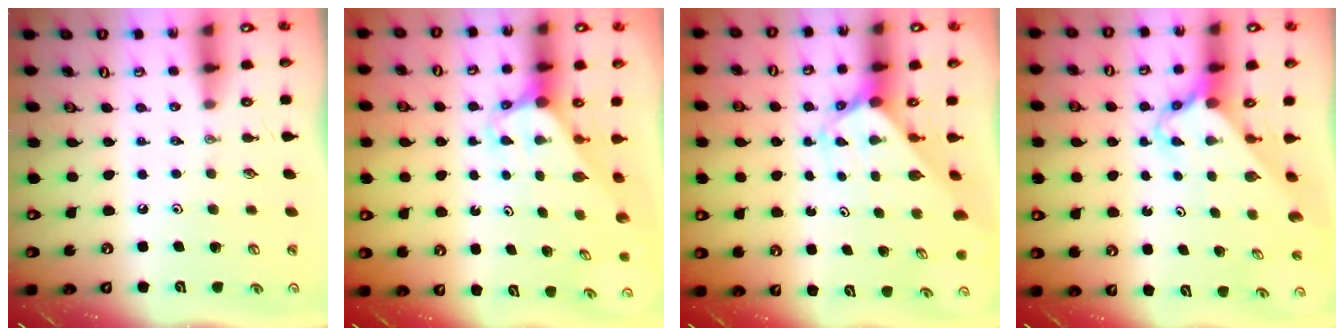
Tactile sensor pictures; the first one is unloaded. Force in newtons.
{"total": 3.2, "press": 3.2, "slide": 0.1}
{"total": 2.5, "press": 2.4, "slide": 0.3}
{"total": 2.7, "press": 2.7, "slide": 0.2}